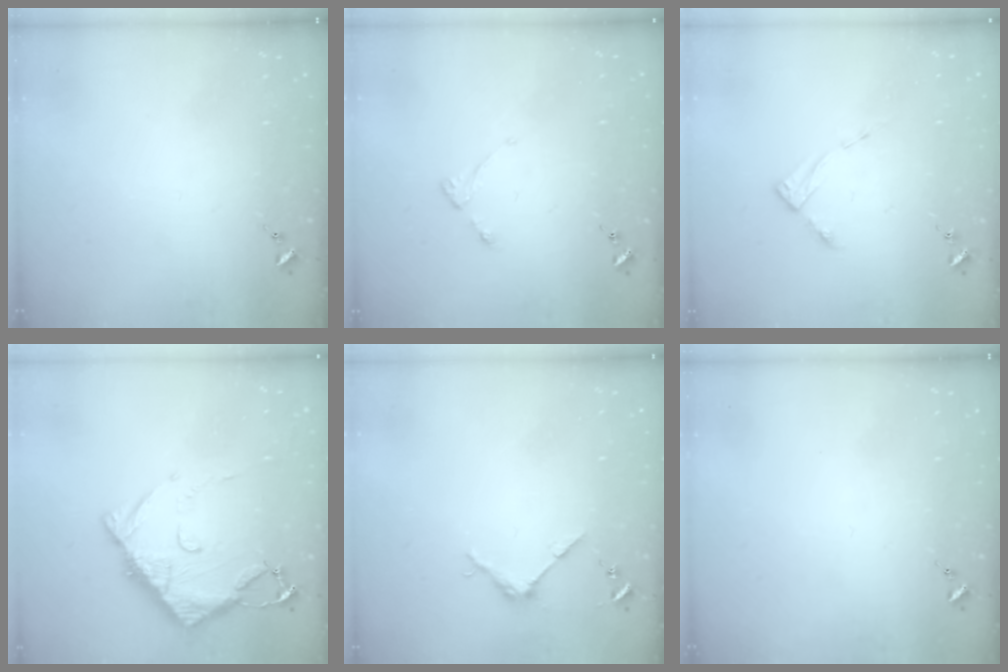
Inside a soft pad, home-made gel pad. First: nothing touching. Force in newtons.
{"total": 2.8, "press": 2.7, "slide": 0.5}
{"total": 2.8, "press": 2.8, "slide": 0.4}
{"total": 11.5, "press": 11.5, "slide": 1.1}
{"total": 3.8, "press": 3.7, "slide": 0.4}
{"total": 0.0}